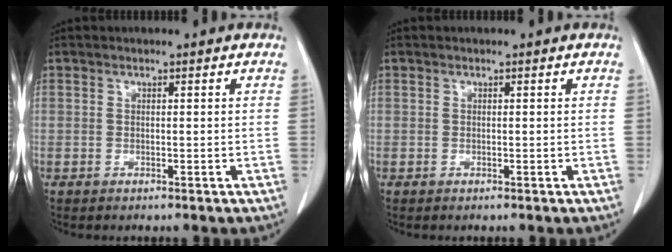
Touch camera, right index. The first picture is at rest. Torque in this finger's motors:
{"motor_torque": [0.00, 0.00, 0.02, 0.00]}